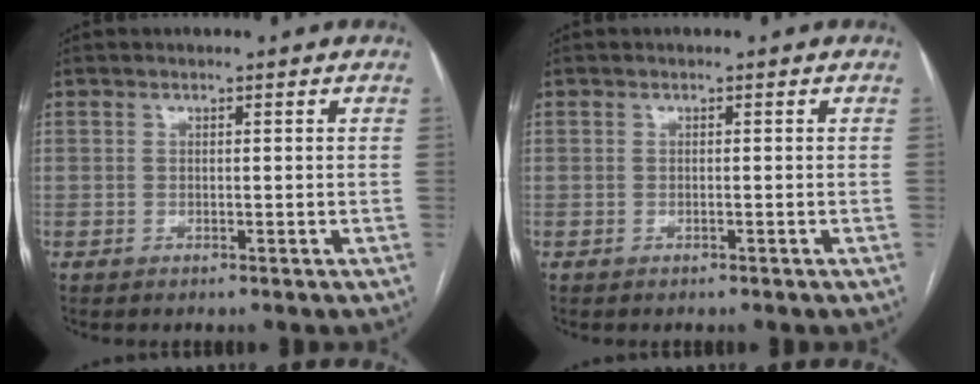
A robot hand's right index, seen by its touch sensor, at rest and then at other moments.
{"total": 0.0}